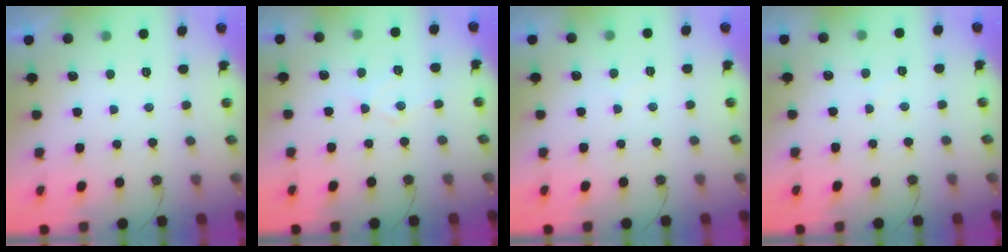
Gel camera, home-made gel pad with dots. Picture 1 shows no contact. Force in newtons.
{"total": 7.5, "press": 7.4, "slide": 0.5}
{"total": 3.5, "press": 3.5, "slide": 0.6}
{"total": 4.7, "press": 4.7, "slide": 0.6}